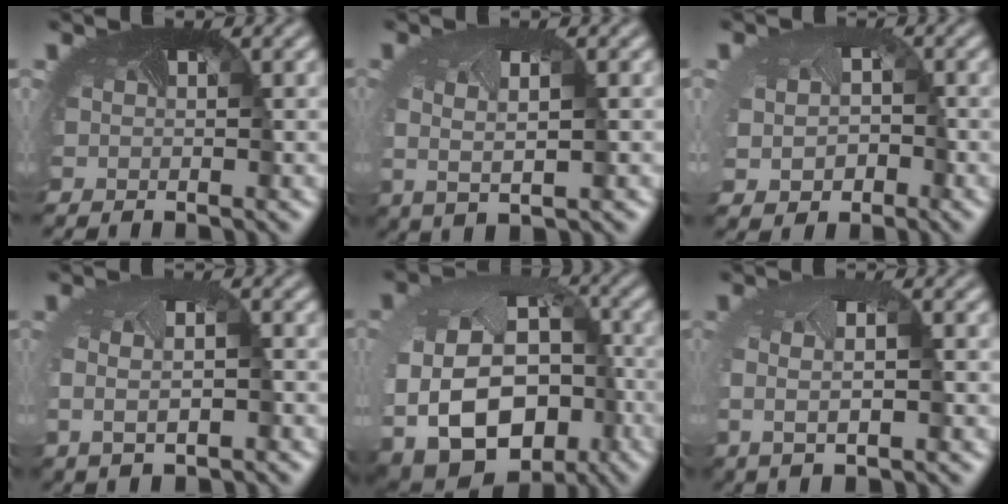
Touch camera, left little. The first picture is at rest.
{"total": 1.9, "force": [-0.1, 0.4, 1.8], "torque": [-0.057, -0.010, -0.004]}
{"total": 4.1, "force": [-0.9, 3.3, 2.3], "torque": [-0.048, -0.023, -0.005]}
{"total": 3.3, "force": [-0.5, 2.0, 2.6], "torque": [-0.053, -0.004, 0.004]}
{"total": 17.9, "force": [-5.1, 13.6, 10.6], "torque": [-0.215, -0.038, -0.081]}
{"total": 2.5, "force": [-0.2, 0.7, 2.4], "torque": [-0.063, -0.006, -0.003]}